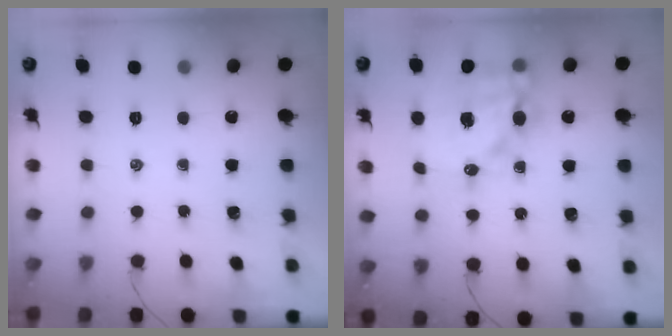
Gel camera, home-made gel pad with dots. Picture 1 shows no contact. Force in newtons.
{"total": 14.9, "press": 14.6, "slide": 3.0}